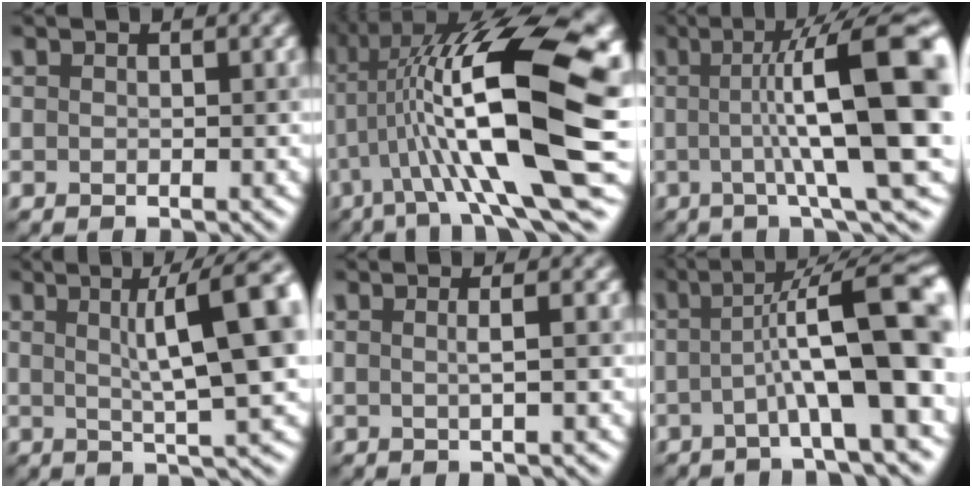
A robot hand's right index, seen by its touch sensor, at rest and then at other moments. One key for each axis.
{"total": 16.9, "fx": 0.6, "fy": 4.2, "fz": 16.4, "tx": -0.277, "ty": 0.034, "tz": 0.025}
{"total": 14.3, "fx": 0.9, "fy": 2.7, "fz": 14.0, "tx": -0.168, "ty": 0.023, "tz": 0.023}
{"total": 10.6, "fx": 2.4, "fy": 2.2, "fz": 10.1, "tx": -0.114, "ty": 0.019, "tz": 0.038}
{"total": 2.1, "fx": 0.5, "fy": 0.7, "fz": 1.9, "tx": -0.017, "ty": 0.006, "tz": -0.009}
{"total": 10.1, "fx": -0.4, "fy": 1.6, "fz": 9.9, "tx": -0.132, "ty": 0.026, "tz": -0.010}